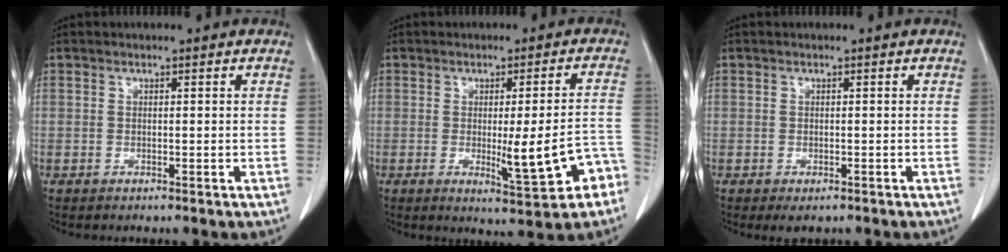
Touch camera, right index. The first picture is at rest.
{"total": 9.5, "force": [-3.4, 1.4, 8.8], "torque": [-0.106, 0.003, -0.035]}
{"total": 1.9, "force": [-1.3, 1.1, 0.9], "torque": [-0.009, -0.001, -0.010]}